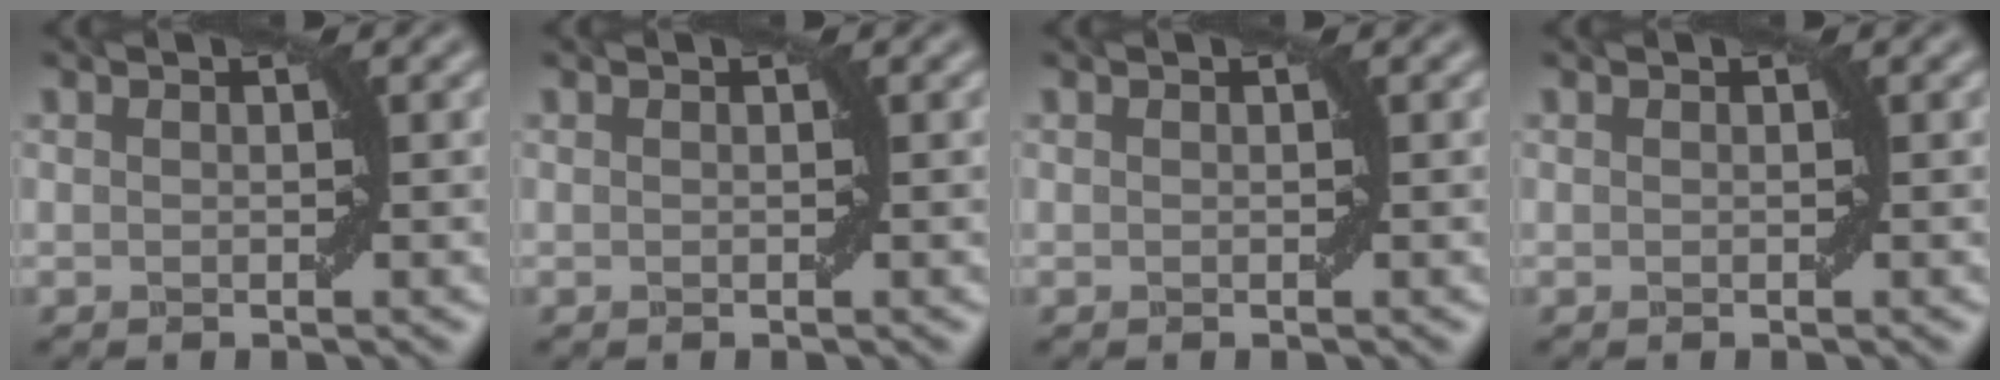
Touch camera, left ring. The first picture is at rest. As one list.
[{"total": 0.0}, {"total": 0.0}, {"total": 0.0}]